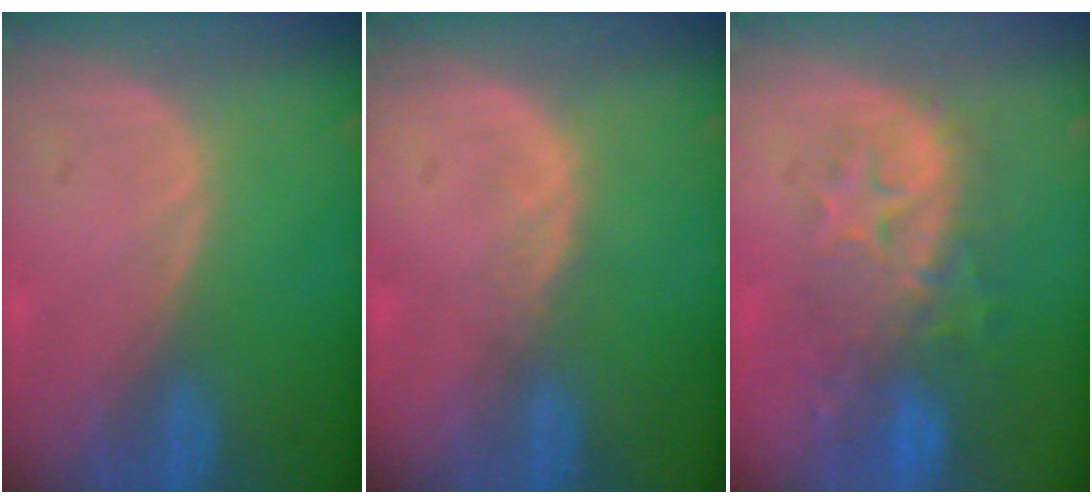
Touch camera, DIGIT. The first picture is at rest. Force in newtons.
{"total": 1.1, "press": 1.1, "slide": 0.2}
{"total": 9.4, "press": 8.7, "slide": 3.5}